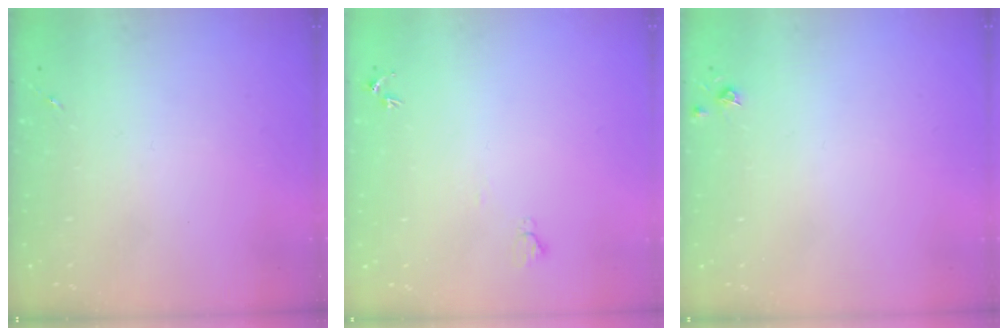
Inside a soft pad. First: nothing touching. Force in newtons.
{"total": 4.8, "press": 4.8, "slide": 0.6}
{"total": 3.8, "press": 3.8, "slide": 0.5}